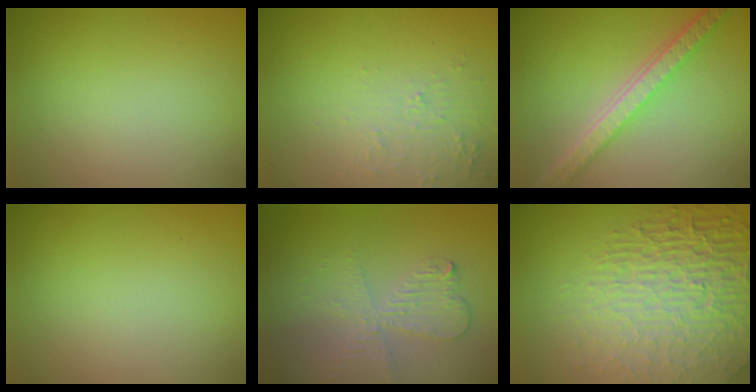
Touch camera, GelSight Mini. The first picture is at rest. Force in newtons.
{"total": 2.1, "press": 2.0, "slide": 0.5}
{"total": 5.5, "press": 4.3, "slide": 3.4}
{"total": 0.0}
{"total": 3.3, "press": 2.8, "slide": 1.6}
{"total": 8.7, "press": 5.9, "slide": 6.4}